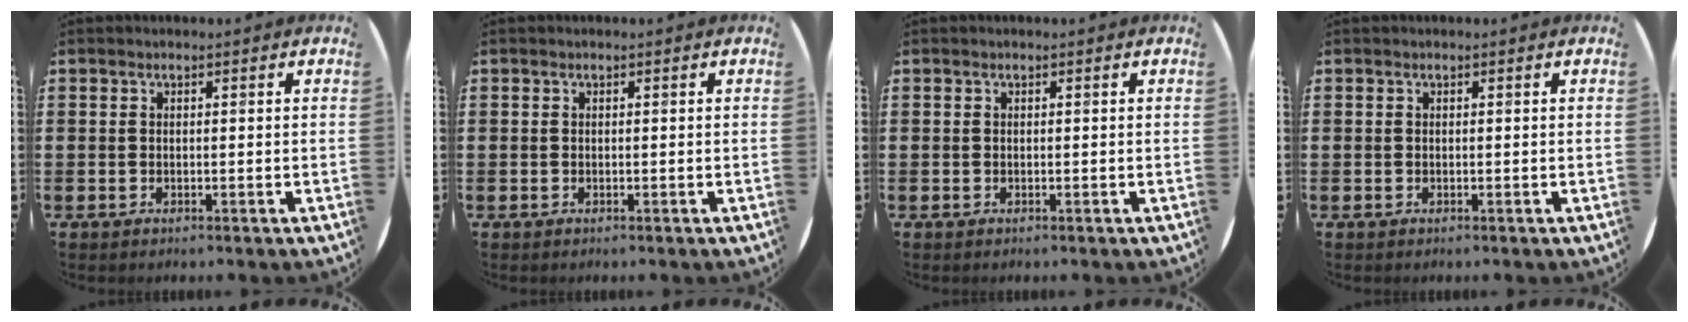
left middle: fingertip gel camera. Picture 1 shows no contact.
{"total": 0.0}
{"total": 0.0}
{"total": 0.0}